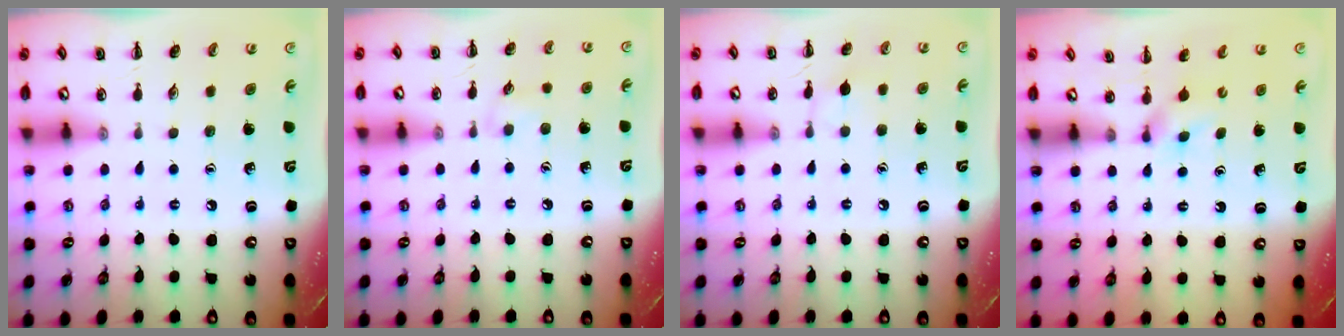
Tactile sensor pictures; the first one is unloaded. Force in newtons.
{"total": 5.3, "press": 4.9, "slide": 2.0}
{"total": 6.6, "press": 6.4, "slide": 1.7}
{"total": 2.4, "press": 2.3, "slide": 0.9}